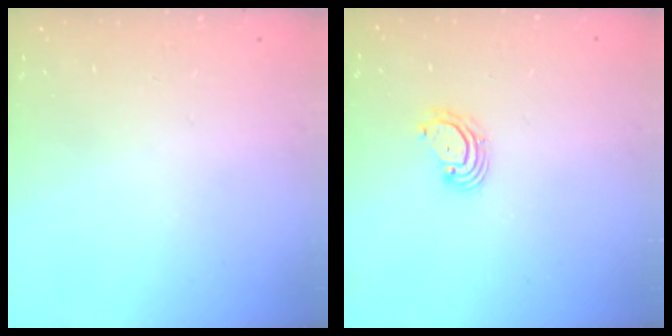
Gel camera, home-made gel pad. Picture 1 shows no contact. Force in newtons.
{"total": 3.2, "press": 3.2, "slide": 0.1}